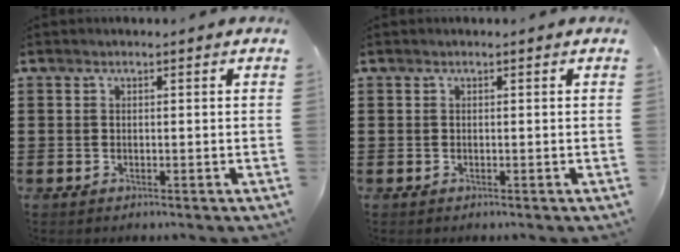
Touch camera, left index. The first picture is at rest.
{"total": 0.0}